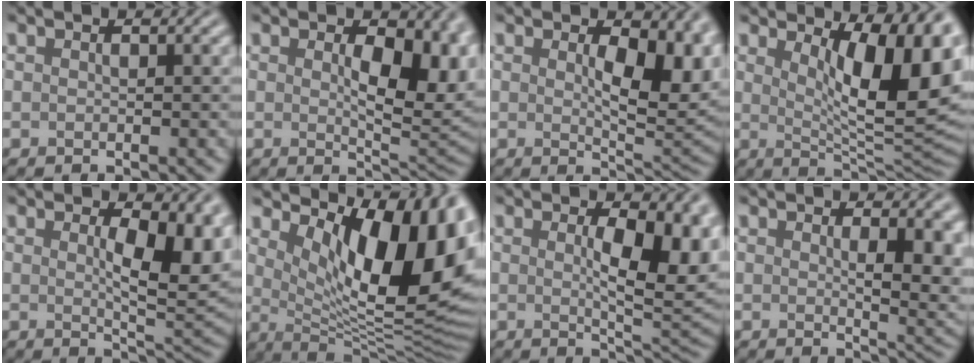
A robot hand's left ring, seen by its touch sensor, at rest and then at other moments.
{"total": 7.8, "force": [1.2, 3.7, 6.8], "torque": [-0.098, -0.008, 0.024]}
{"total": 7.3, "force": [1.4, 3.3, 6.3], "torque": [-0.094, -0.008, 0.025]}
{"total": 11.6, "force": [3.4, 3.7, 10.5], "torque": [-0.127, -0.010, 0.055]}
{"total": 7.4, "force": [1.4, 2.7, 6.8], "torque": [-0.098, -0.008, 0.026]}
{"total": 14.0, "force": [4.6, 5.4, 12.0], "torque": [-0.143, -0.016, 0.078]}
{"total": 8.6, "force": [1.1, 3.0, 8.0], "torque": [-0.111, -0.005, 0.021]}
{"total": 6.1, "force": [1.1, 2.1, 5.6], "torque": [-0.066, -0.011, 0.026]}